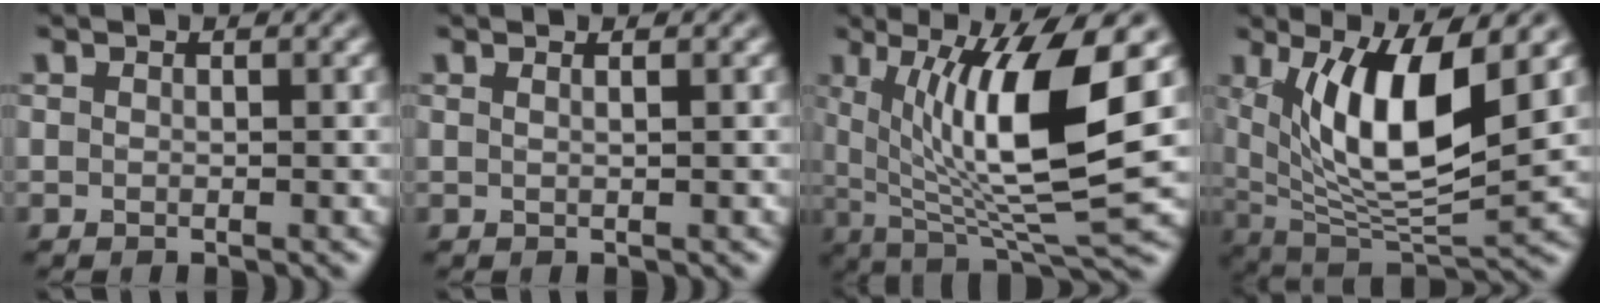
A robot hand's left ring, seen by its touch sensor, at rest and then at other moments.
{"total": 1.1, "force": [0.6, 0.5, 0.8], "torque": [-0.003, -0.001, -0.001]}
{"total": 11.3, "force": [2.1, 2.7, 10.8], "torque": [-0.178, -0.011, 0.045]}
{"total": 9.6, "force": [2.8, 3.2, 8.7], "torque": [-0.151, -0.017, 0.055]}